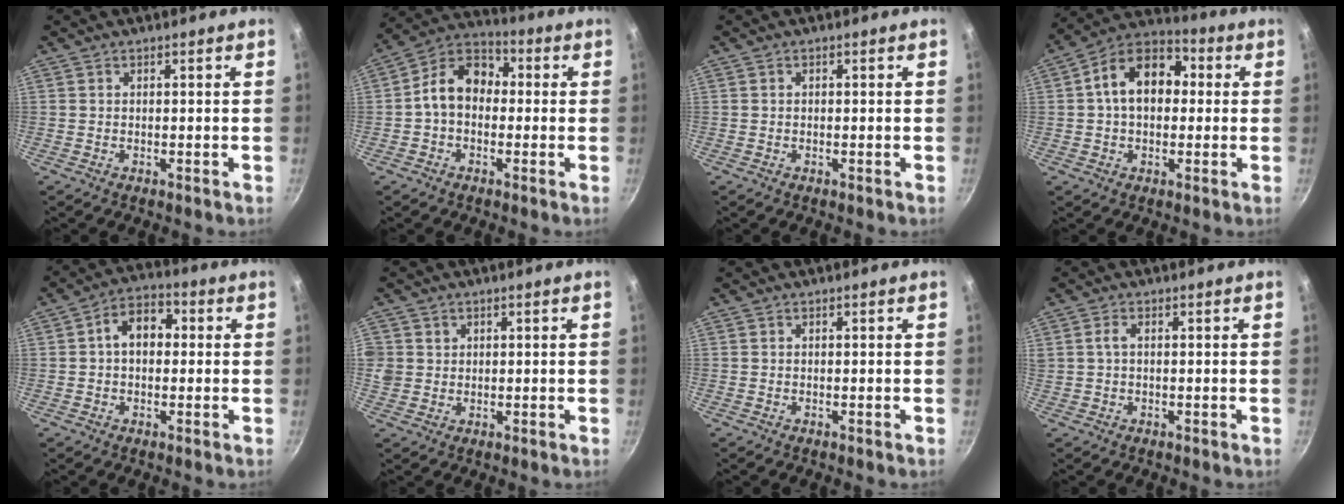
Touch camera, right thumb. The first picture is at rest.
{"total": 10.3, "force": [-0.3, 7.7, 6.8], "torque": [-0.084, 0.038, -0.030]}
{"total": 0.0}
{"total": 13.6, "force": [1.5, 9.5, 9.6], "torque": [-0.117, 0.034, 0.003]}
{"total": 7.8, "force": [0.8, 5.5, 5.5], "torque": [-0.053, 0.022, 0.000]}
{"total": 4.8, "force": [1.1, 4.4, 1.4], "torque": [-0.012, 0.005, 0.024]}
{"total": 0.0}
{"total": 1.6, "force": [0.2, 0.7, 1.4], "torque": [-0.027, 0.006, 0.005]}